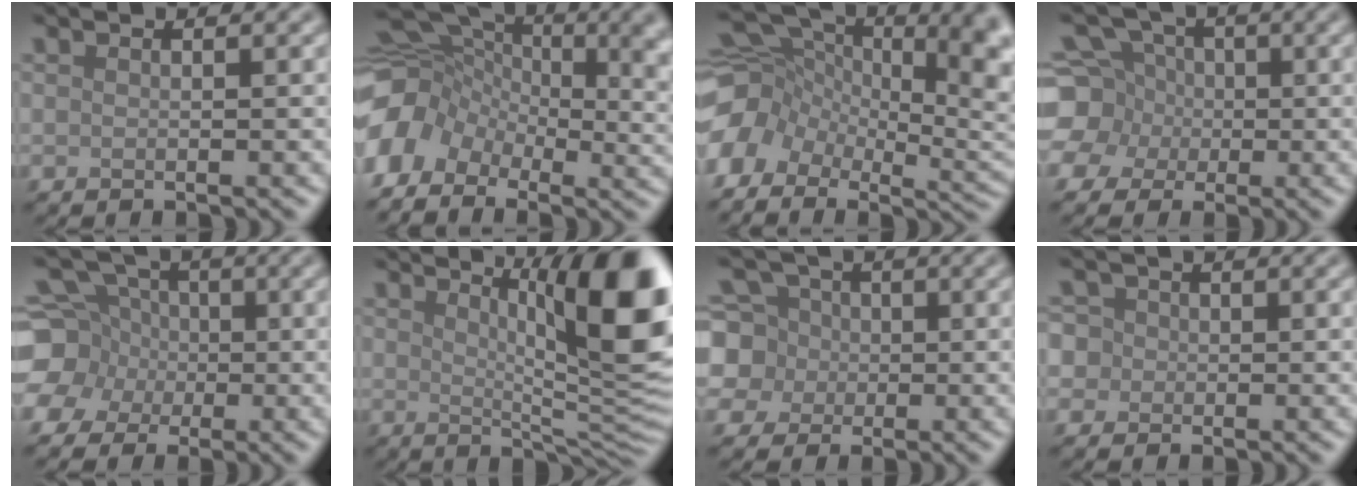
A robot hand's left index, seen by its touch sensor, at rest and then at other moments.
{"total": 11.7, "force": [-2.0, 8.9, 7.3], "torque": [-0.148, -0.016, -0.033]}
{"total": 11.8, "force": [-1.4, 8.2, 8.3], "torque": [-0.155, -0.020, -0.010]}
{"total": 8.3, "force": [-0.3, 7.6, 3.2], "torque": [-0.097, 0.022, -0.043]}
{"total": 10.0, "force": [-1.1, 9.0, 4.2], "torque": [-0.122, 0.016, -0.054]}
{"total": 11.4, "force": [3.7, 2.6, 10.4], "torque": [-0.129, -0.006, 0.057]}
{"total": 8.2, "force": [0.5, 7.5, 3.1], "torque": [-0.083, 0.030, -0.022]}
{"total": 3.8, "force": [0.6, 3.6, 1.2], "torque": [-0.019, 0.035, -0.014]}